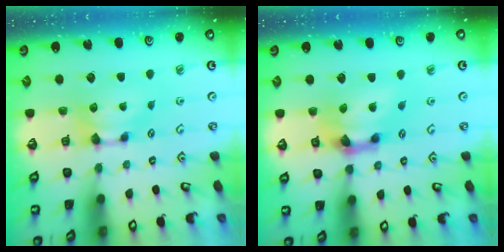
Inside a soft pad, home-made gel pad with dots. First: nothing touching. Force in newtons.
{"total": 4.3, "press": 3.8, "slide": 1.9}